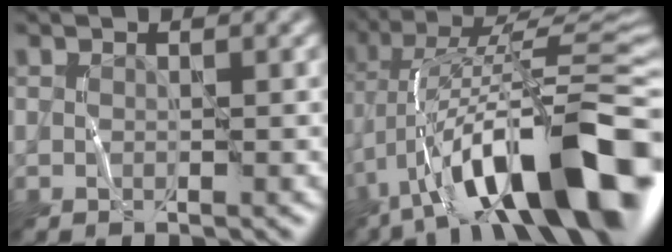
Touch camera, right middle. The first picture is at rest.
{"total": 14.6, "force": [-4.9, 4.3, 13.0], "torque": [-0.214, 0.041, -0.078]}